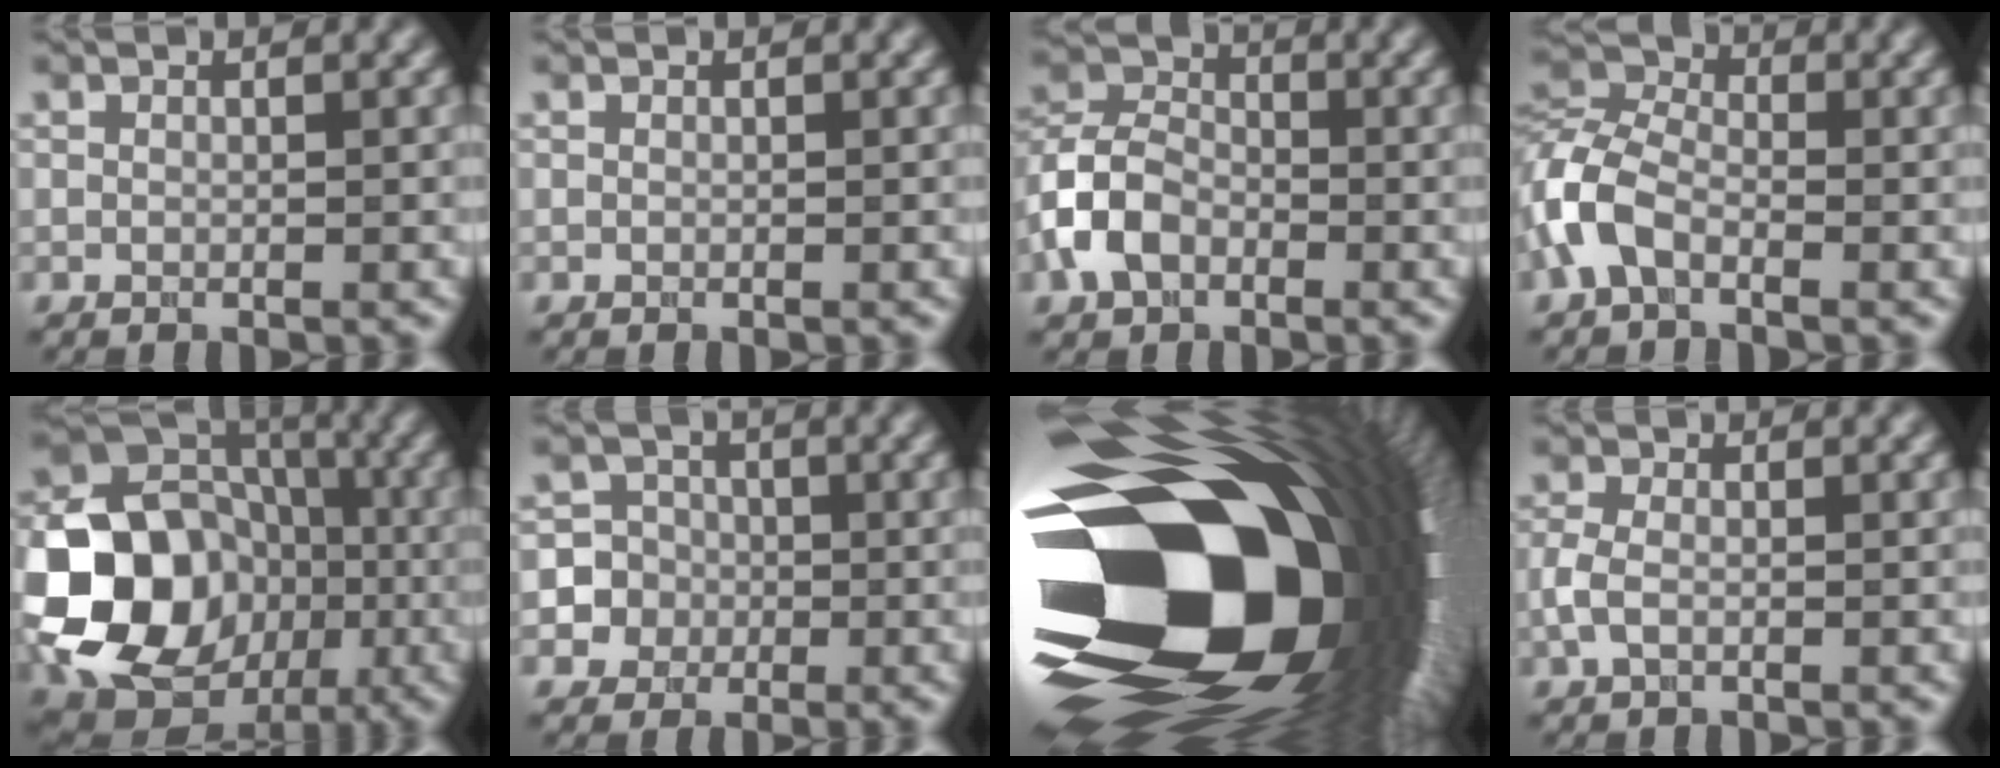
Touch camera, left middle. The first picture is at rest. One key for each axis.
{"total": 0.0}
{"total": 5.2, "fx": -2.2, "fy": 3.5, "fz": 3.1, "tx": -0.065, "ty": 0.009, "tz": -0.054}
{"total": 4.8, "fx": -2.2, "fy": 2.8, "fz": 3.2, "tx": -0.076, "ty": 0.010, "tz": -0.061}
{"total": 17.6, "fx": -3.8, "fy": 14.4, "fz": 9.3, "tx": -0.193, "ty": -0.025, "tz": -0.073}
{"total": 6.0, "fx": -1.4, "fy": 5.8, "fz": 0.8, "tx": 0.005, "ty": 0.016, "tz": -0.041}
{"total": 23.4, "fx": -5.2, "fy": 14.7, "fz": 17.4, "tx": -0.276, "ty": -0.001, "tz": -0.099}
{"total": 2.0, "fx": -0.5, "fy": 1.2, "fz": 1.5, "tx": -0.039, "ty": 0.002, "tz": -0.015}